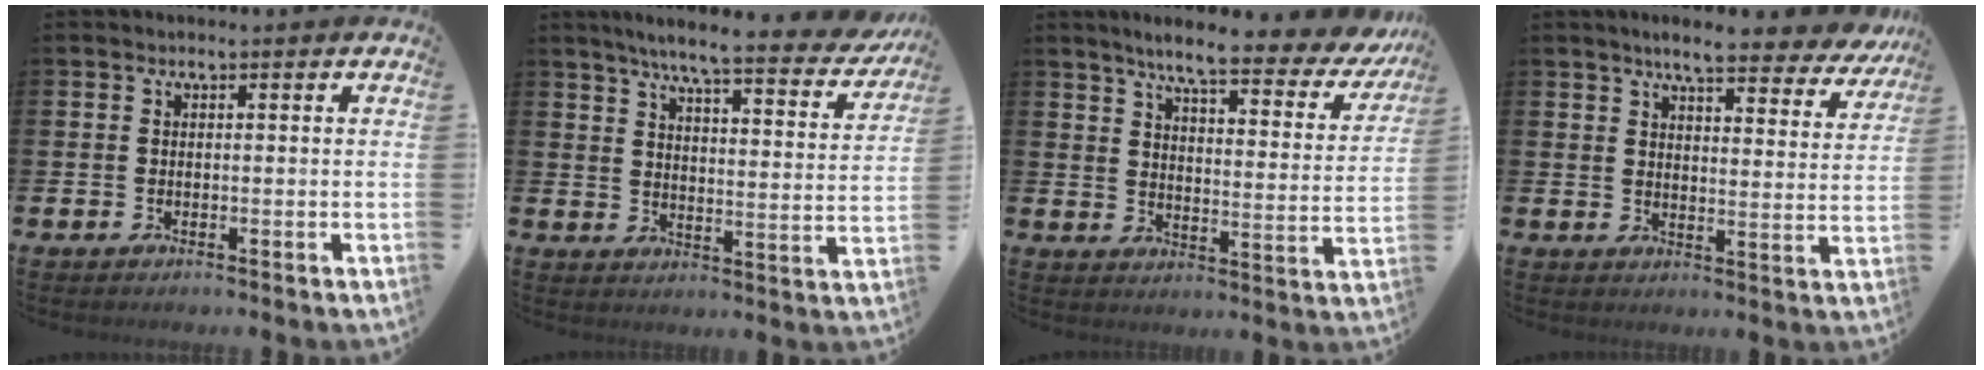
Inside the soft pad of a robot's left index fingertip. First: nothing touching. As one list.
[{"total": 6.8, "force": [5.9, 0.4, 3.2], "torque": [-0.074, -0.044, 0.093]}, {"total": 7.6, "force": [6.6, 1.0, 3.7], "torque": [-0.075, -0.041, 0.107]}, {"total": 6.8, "force": [6.1, 1.1, 2.8], "torque": [-0.063, -0.031, 0.105]}]